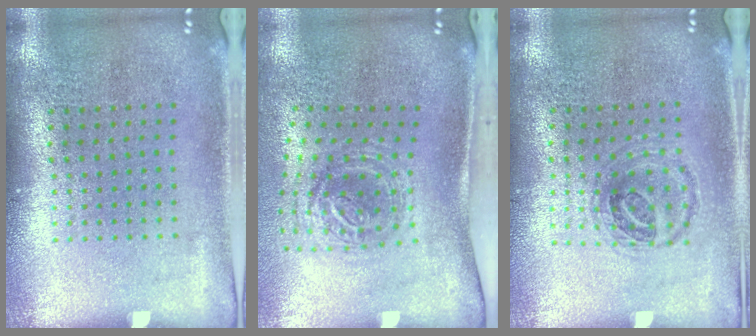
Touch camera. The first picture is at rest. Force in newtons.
{"total": 1.3, "press": 1.1, "slide": 0.7}
{"total": 1.0, "press": 0.9, "slide": 0.2}